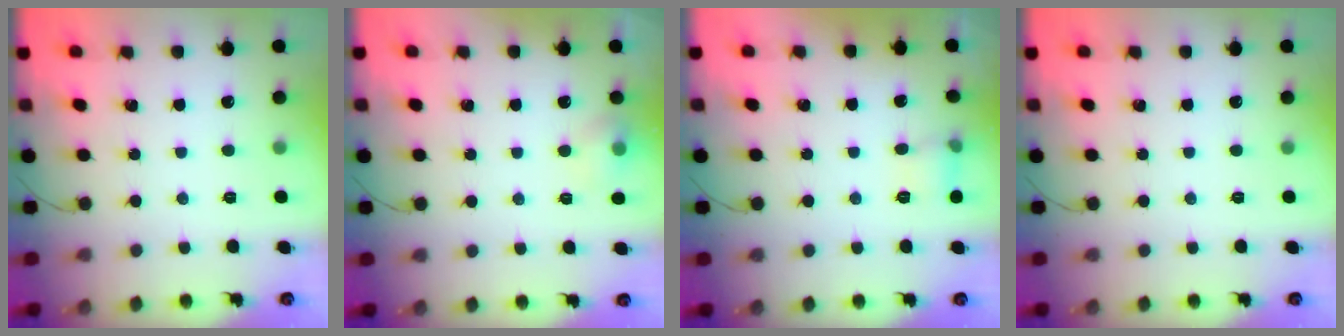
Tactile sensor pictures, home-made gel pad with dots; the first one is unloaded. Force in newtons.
{"total": 6.7, "press": 6.6, "slide": 1.4}
{"total": 7.5, "press": 7.4, "slide": 1.3}
{"total": 0.0}